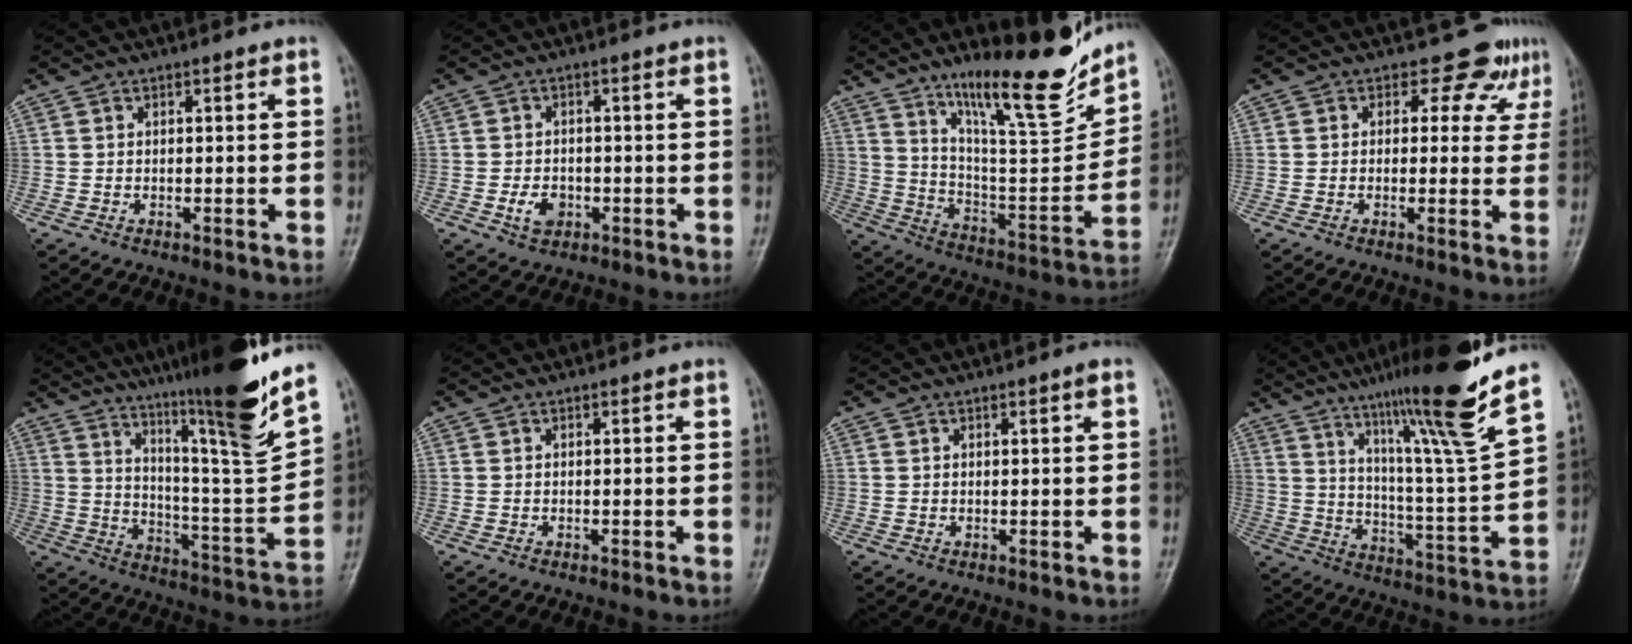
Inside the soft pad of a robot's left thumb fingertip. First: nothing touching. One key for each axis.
{"total": 4.1, "fx": -1.4, "fy": 3.0, "fz": 2.4, "tx": -0.032, "ty": 0.004, "tz": -0.022}
{"total": 20.4, "fx": 15.1, "fy": 4.3, "fz": 13.1, "tx": -0.166, "ty": -0.096, "tz": 0.255}
{"total": 5.8, "fx": 3.9, "fy": 3.9, "fz": 1.8, "tx": 0.016, "ty": -0.019, "tz": 0.034}
{"total": 22.6, "fx": 15.9, "fy": 0.7, "fz": 16.1, "tx": -0.221, "ty": -0.086, "tz": 0.255}
{"total": 0.0}
{"total": 1.0, "fx": 0.5, "fy": 0.1, "fz": 0.8, "tx": -0.012, "ty": -0.001, "tz": 0.007}
{"total": 19.9, "fx": 13.9, "fy": -0.2, "fz": 14.2, "tx": -0.202, "ty": -0.080, "tz": 0.224}